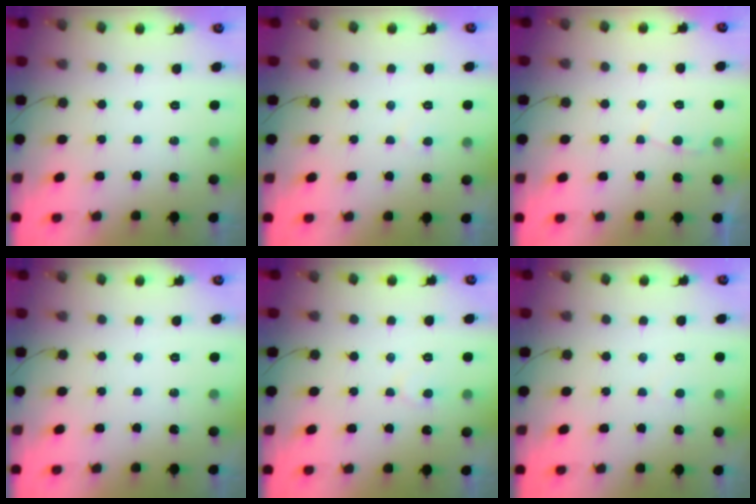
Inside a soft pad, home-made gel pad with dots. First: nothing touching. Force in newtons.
{"total": 2.5, "press": 2.4, "slide": 0.3}
{"total": 3.0, "press": 3.0, "slide": 0.3}
{"total": 0.0}
{"total": 5.1, "press": 5.1, "slide": 0.4}
{"total": 2.5, "press": 2.5, "slide": 0.2}